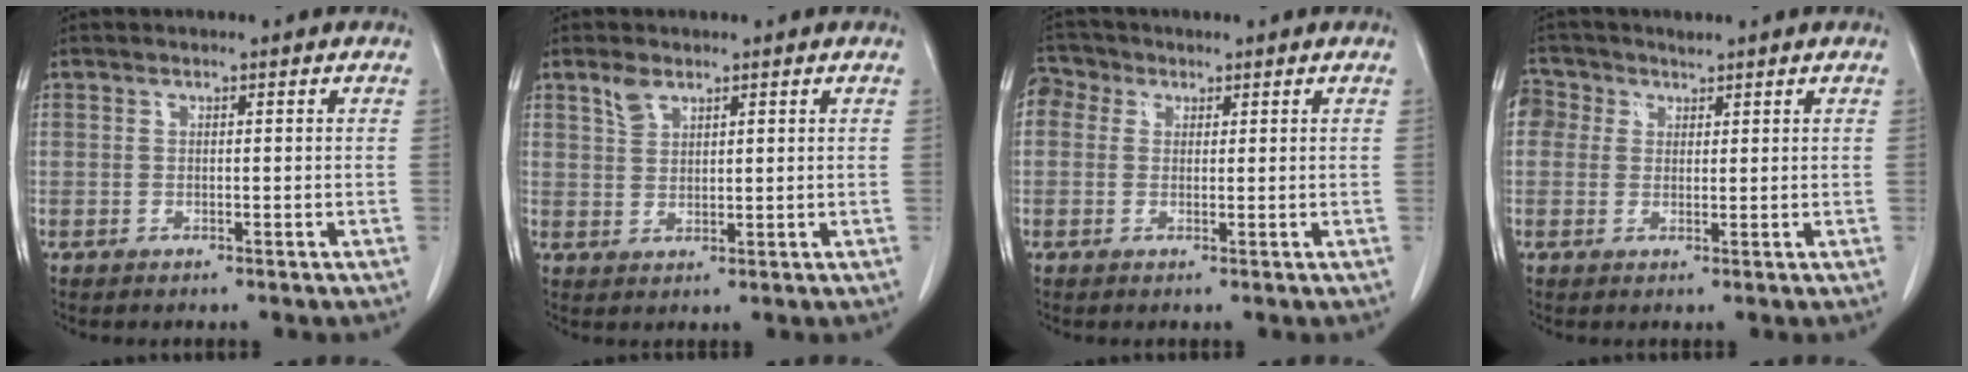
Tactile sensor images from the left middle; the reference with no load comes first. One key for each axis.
{"total": 2.6, "fx": 1.9, "fy": 1.3, "fz": 1.3, "tx": -0.029, "ty": 0.003, "tz": 0.041}
{"total": 3.3, "fx": 1.5, "fy": 2.8, "fz": 0.9, "tx": -0.022, "ty": 0.014, "tz": 0.025}
{"total": 3.3, "fx": 1.7, "fy": 2.8, "fz": 0.5, "tx": -0.010, "ty": 0.016, "tz": 0.030}